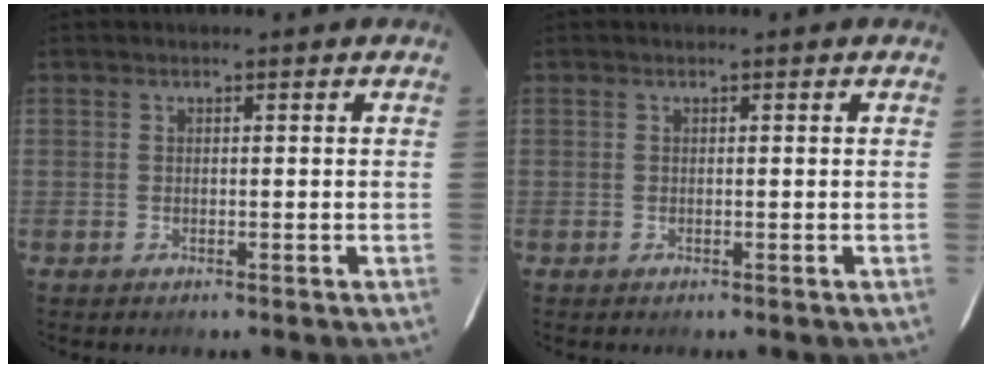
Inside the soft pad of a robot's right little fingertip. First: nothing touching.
{"total": 0.0}